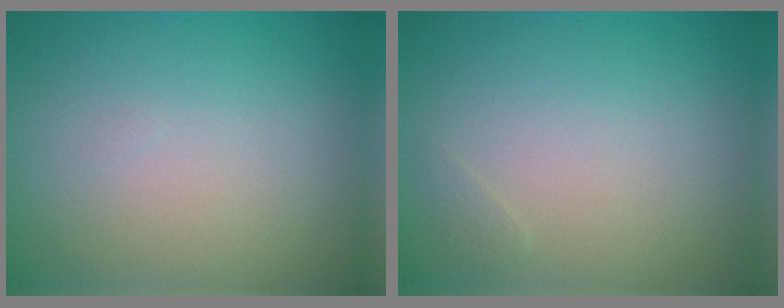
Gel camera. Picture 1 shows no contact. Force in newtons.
{"total": 0.5, "press": 0.5, "slide": 0.0}